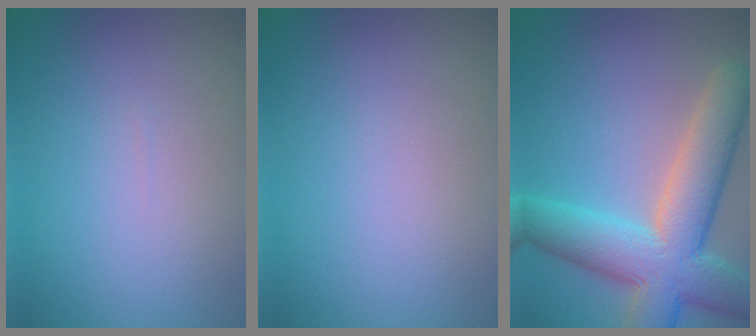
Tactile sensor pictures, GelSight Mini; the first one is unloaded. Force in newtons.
{"total": 0.0}
{"total": 10.2, "press": 10.2, "slide": 0.6}